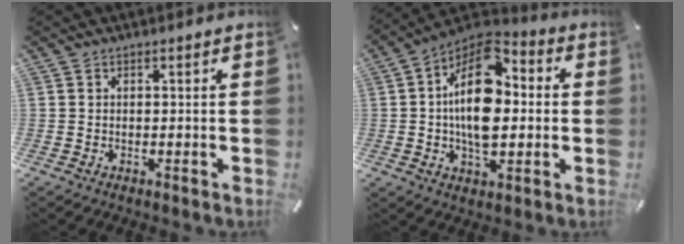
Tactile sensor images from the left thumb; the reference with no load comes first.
{"total": 17.1, "force": [0.4, 10.4, 13.5], "torque": [-0.262, -0.003, 0.003]}